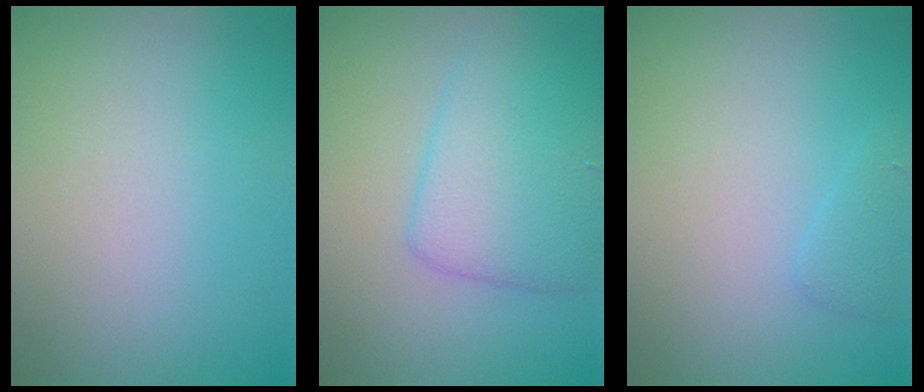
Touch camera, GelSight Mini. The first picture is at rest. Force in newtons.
{"total": 4.9, "press": 4.9, "slide": 0.2}
{"total": 1.2, "press": 1.2, "slide": 0.1}